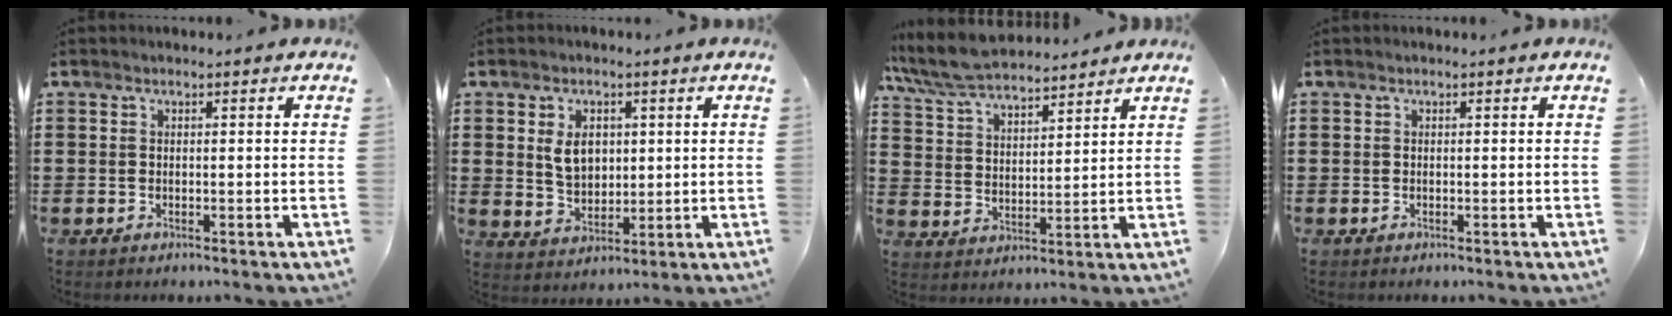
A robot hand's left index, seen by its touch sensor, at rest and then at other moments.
{"total": 4.9, "force": [1.3, 3.5, 3.2], "torque": [-0.058, 0.006, 0.018]}
{"total": 7.5, "force": [6.9, 1.4, 2.6], "torque": [-0.077, -0.025, 0.126]}
{"total": 0.0}